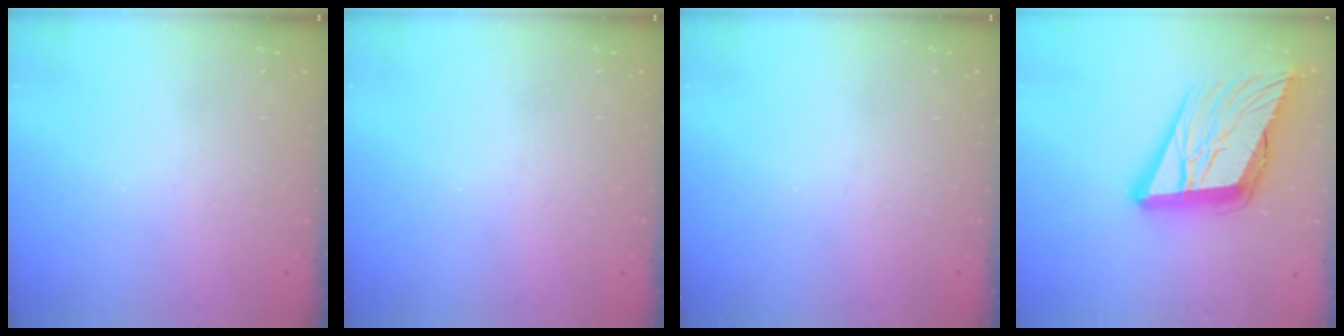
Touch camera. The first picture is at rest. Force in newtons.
{"total": 0.0}
{"total": 0.0}
{"total": 23.3, "press": 22.8, "slide": 5.1}